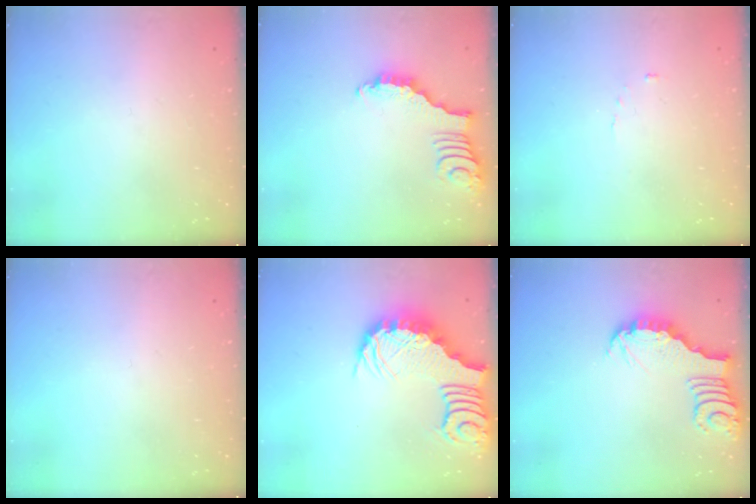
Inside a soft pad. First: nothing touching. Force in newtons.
{"total": 2.8, "press": 2.8, "slide": 0.4}
{"total": 2.6, "press": 2.6, "slide": 0.3}
{"total": 0.0}
{"total": 3.9, "press": 3.8, "slide": 0.7}
{"total": 3.4, "press": 3.4, "slide": 0.2}